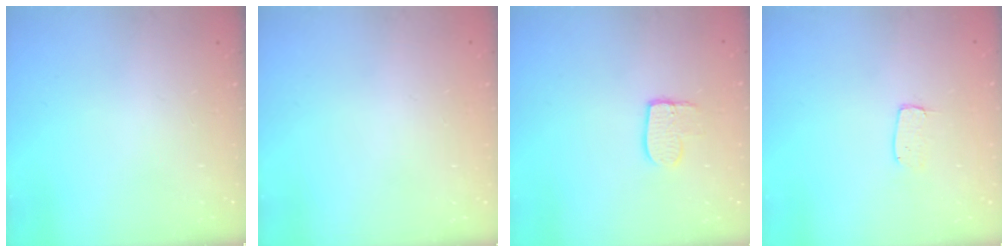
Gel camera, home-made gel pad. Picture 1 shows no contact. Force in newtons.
{"total": 0.0}
{"total": 7.7, "press": 7.7, "slide": 0.5}
{"total": 4.0, "press": 4.0, "slide": 0.3}